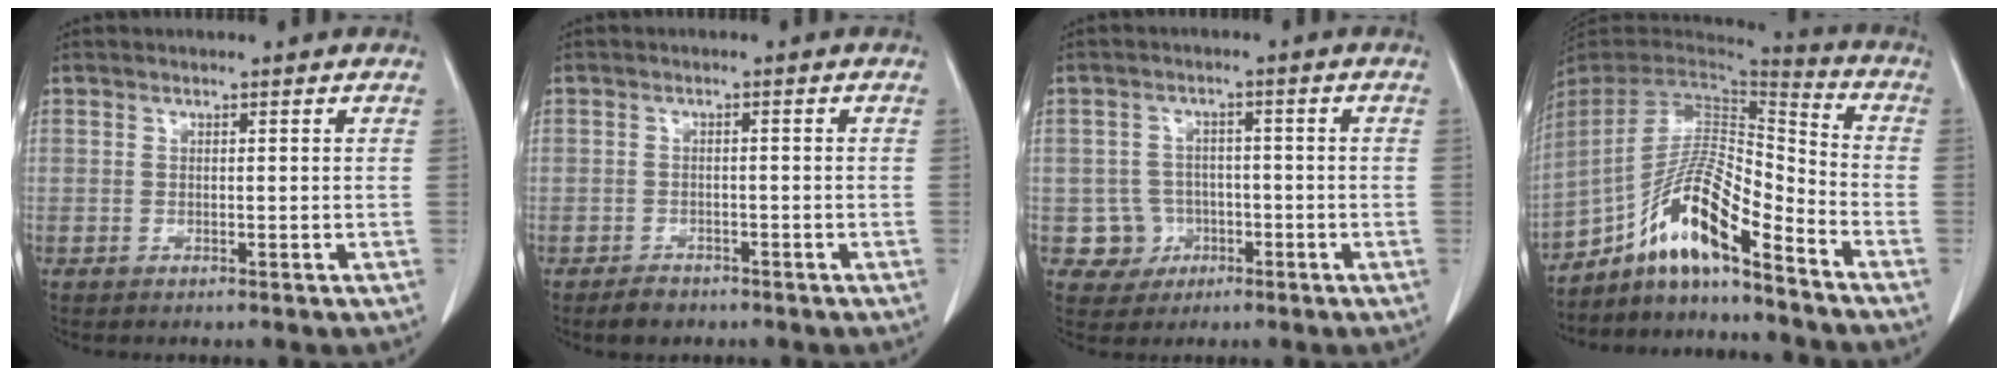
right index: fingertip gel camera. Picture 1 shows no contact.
{"total": 2.6, "force": [-2.0, 1.5, 0.7], "torque": [-0.015, 0.002, -0.027]}
{"total": 4.9, "force": [-1.4, 4.6, 0.0], "torque": [0.010, 0.014, -0.018]}
{"total": 14.0, "force": [-10.0, 1.4, 9.6], "torque": [-0.175, 0.012, -0.181]}